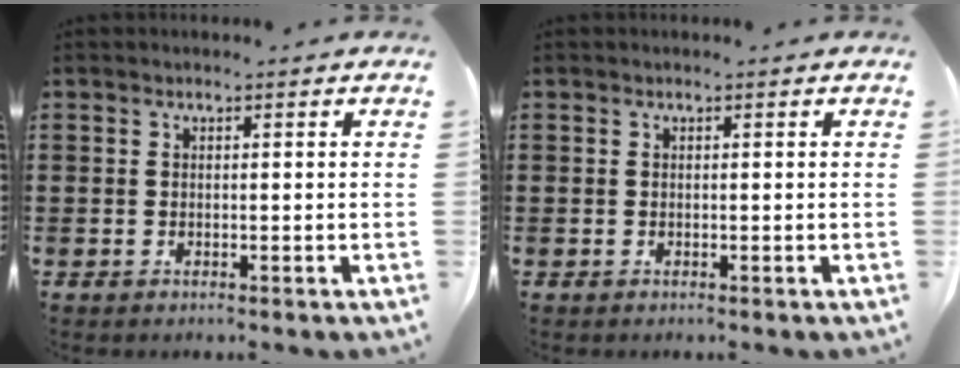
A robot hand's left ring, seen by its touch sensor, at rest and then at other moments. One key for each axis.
{"total": 0.0}